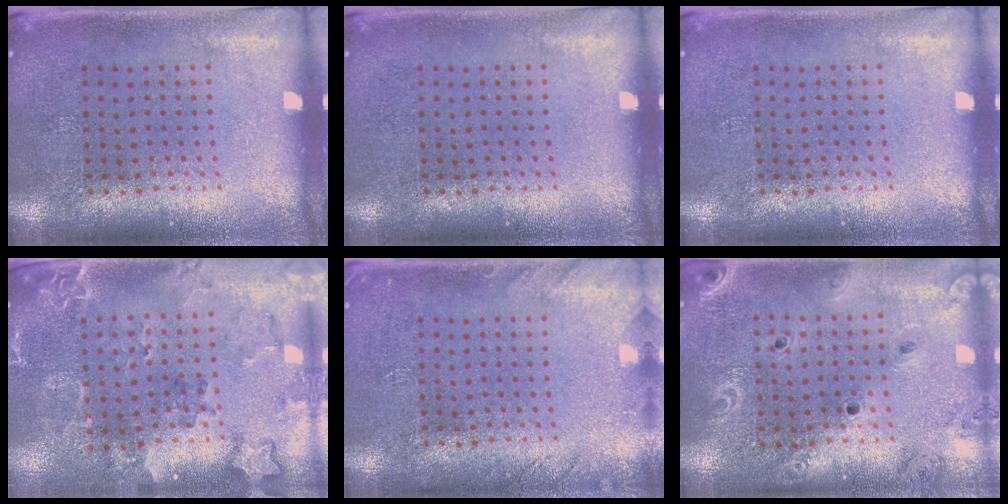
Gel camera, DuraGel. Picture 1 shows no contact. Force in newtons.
{"total": 0.0}
{"total": 0.0}
{"total": 2.1, "press": 1.9, "slide": 0.9}
{"total": 1.4, "press": 1.4, "slide": 0.1}
{"total": 2.0, "press": 1.9, "slide": 0.7}